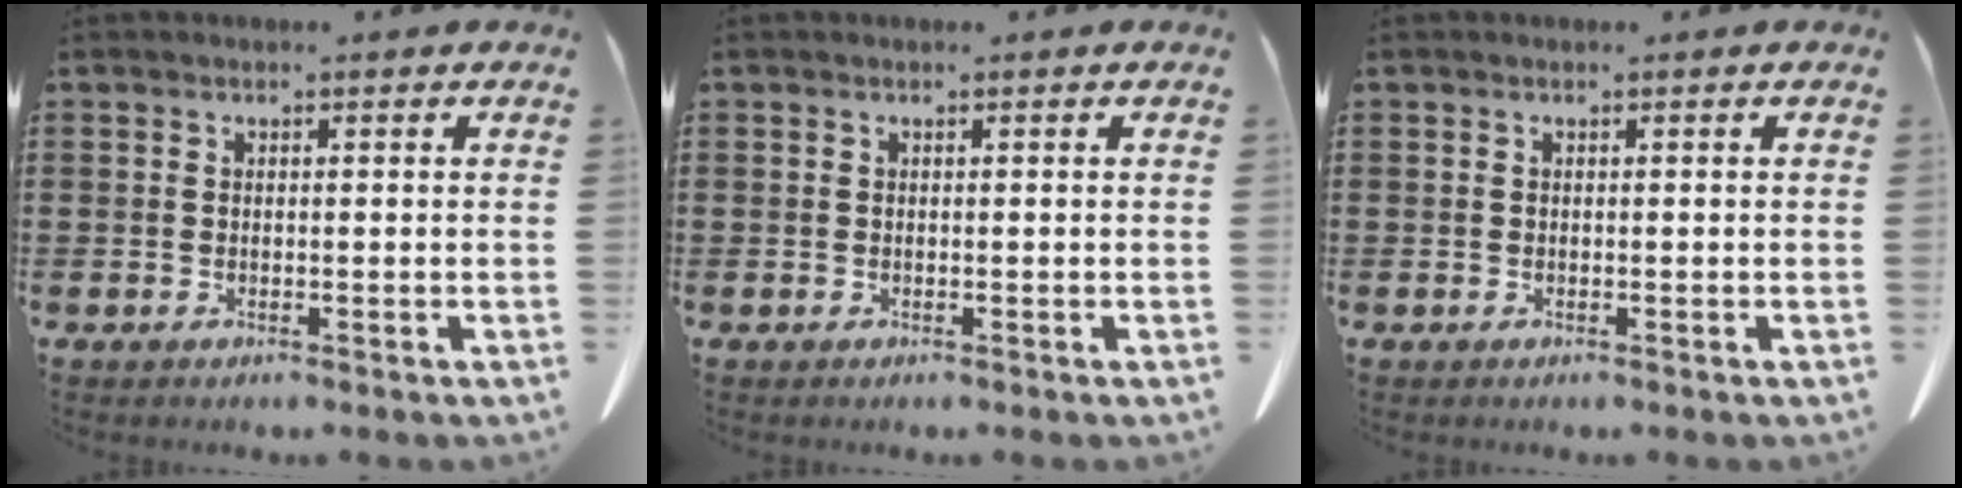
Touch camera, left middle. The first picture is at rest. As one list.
[{"total": 0.0}, {"total": 0.0}]